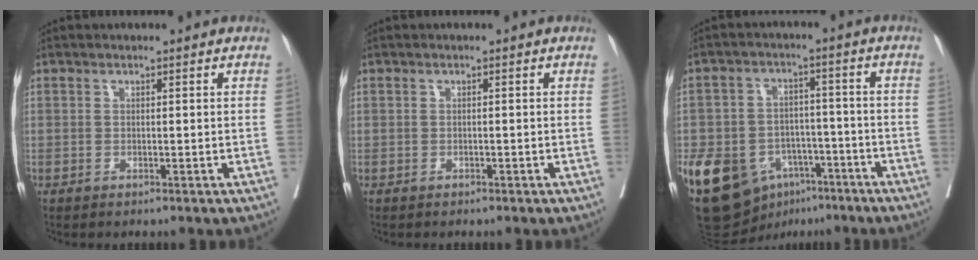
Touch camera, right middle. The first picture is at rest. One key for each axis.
{"total": 0.6, "fx": -0.3, "fy": 0.5, "fz": 0.0, "tx": -0.005, "ty": 0.004, "tz": -0.006}
{"total": 15.3, "fx": -8.0, "fy": 10.4, "fz": 7.8, "tx": -0.146, "ty": 0.015, "tz": -0.122}